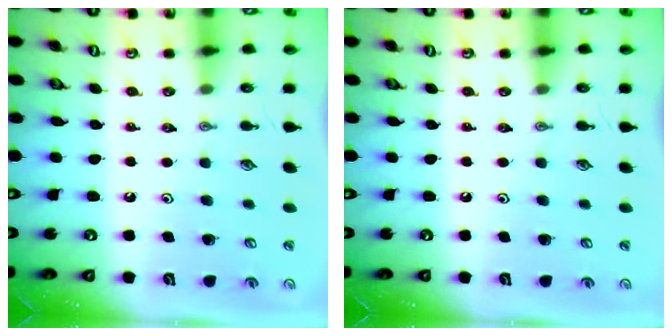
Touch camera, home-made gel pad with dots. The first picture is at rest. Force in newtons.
{"total": 0.0}